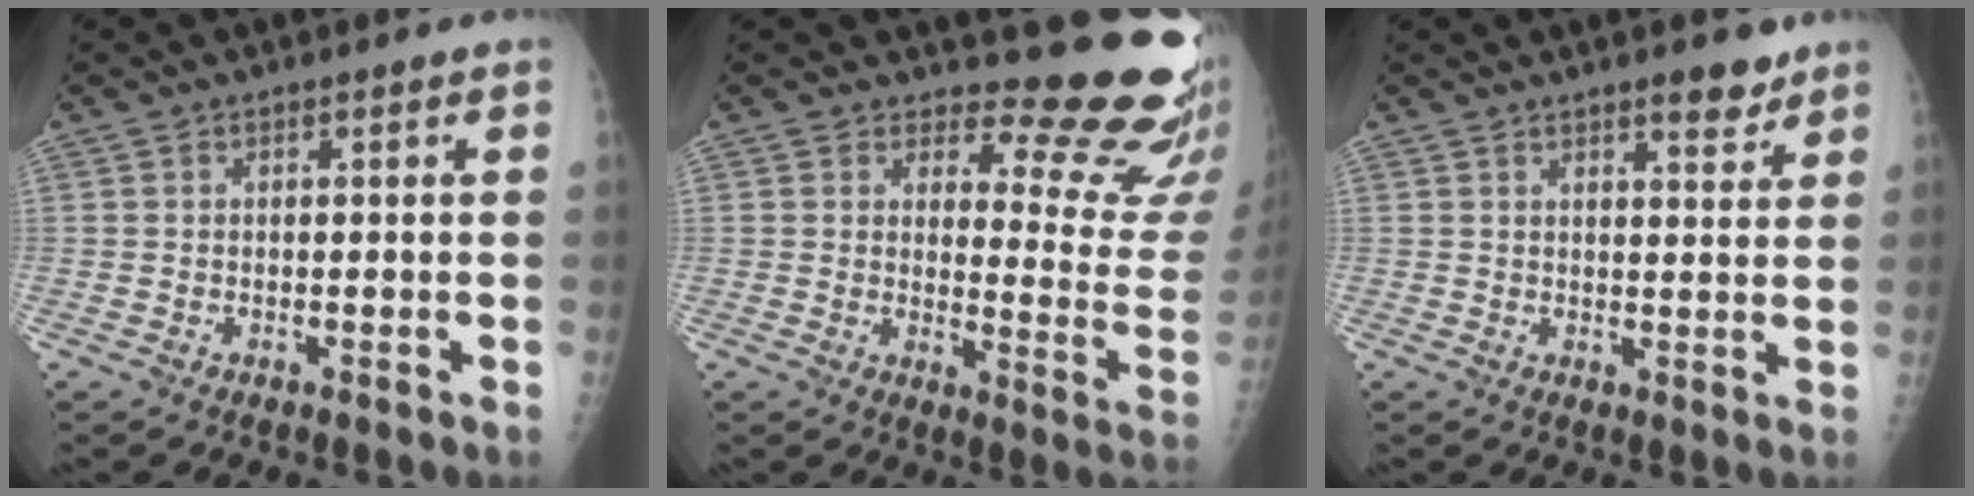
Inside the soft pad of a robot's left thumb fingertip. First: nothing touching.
{"total": 15.5, "force": [14.2, 4.0, 4.6], "torque": [-0.011, -0.162, 0.155]}
{"total": 4.7, "force": [3.5, 1.2, 2.8], "torque": [-0.021, -0.022, 0.049]}